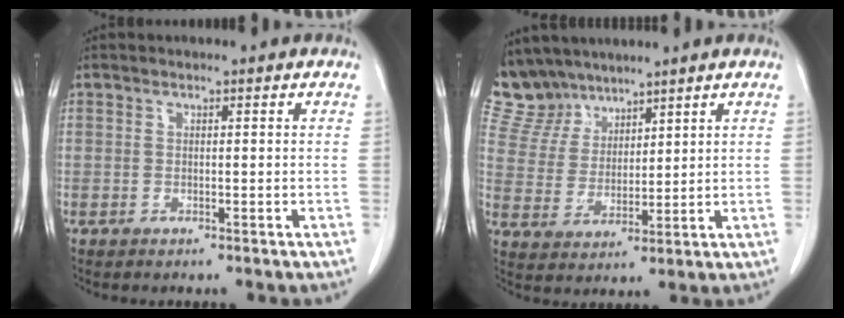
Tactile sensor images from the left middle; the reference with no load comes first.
{"total": 7.8, "force": [7.0, 3.4, 0.1], "torque": [-0.010, 0.009, 0.154]}